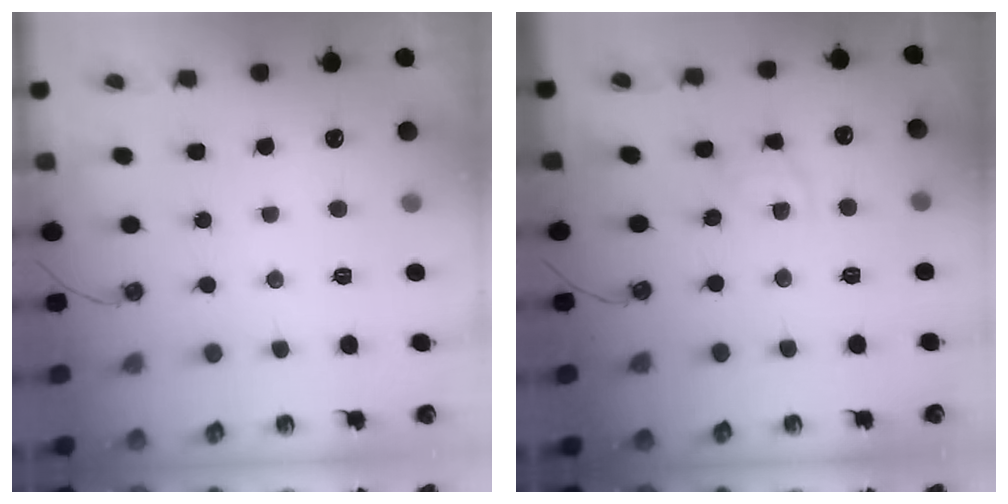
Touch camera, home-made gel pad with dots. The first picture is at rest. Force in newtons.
{"total": 4.5, "press": 4.5, "slide": 0.3}